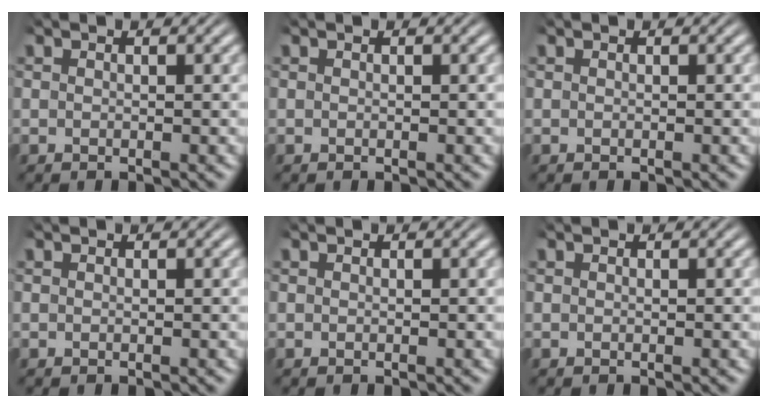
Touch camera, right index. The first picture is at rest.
{"total": 0.0}
{"total": 0.0}
{"total": 0.0}
{"total": 0.0}
{"total": 0.0}